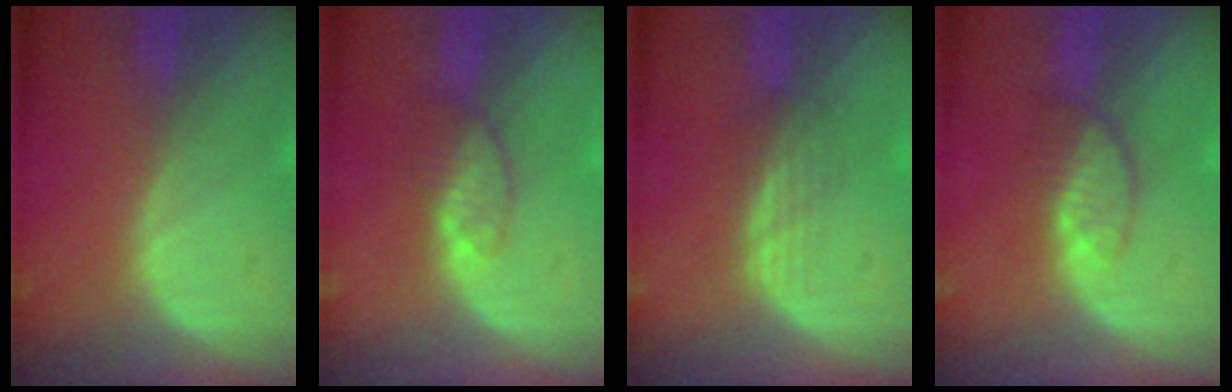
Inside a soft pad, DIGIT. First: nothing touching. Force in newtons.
{"total": 3.4, "press": 3.4, "slide": 0.2}
{"total": 2.9, "press": 2.6, "slide": 1.3}
{"total": 3.6, "press": 3.5, "slide": 1.1}